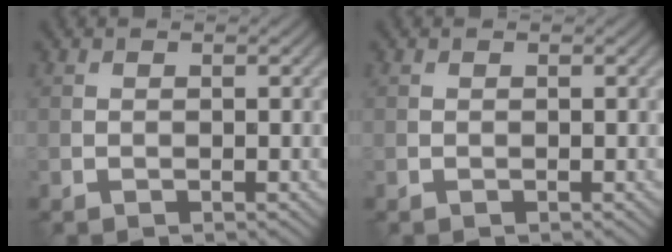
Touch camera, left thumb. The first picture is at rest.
{"total": 0.0}